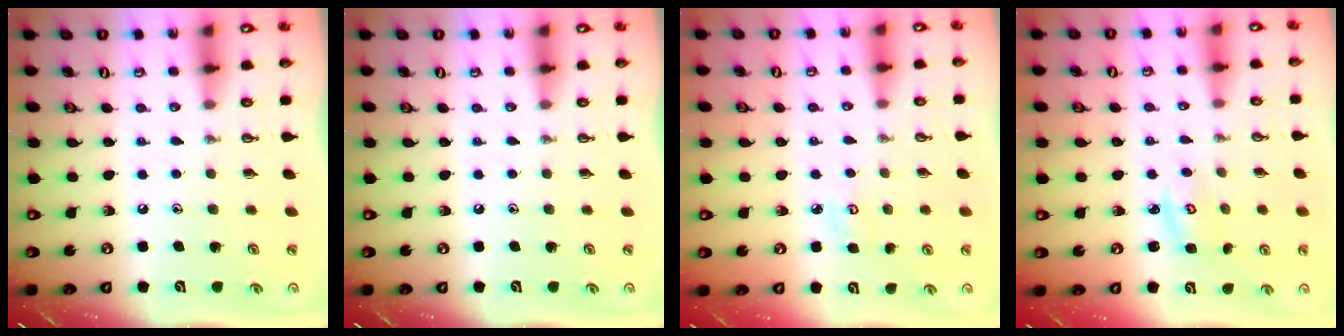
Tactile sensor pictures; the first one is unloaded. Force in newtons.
{"total": 0.0}
{"total": 4.2, "press": 4.2, "slide": 0.4}
{"total": 2.8, "press": 2.8, "slide": 0.2}